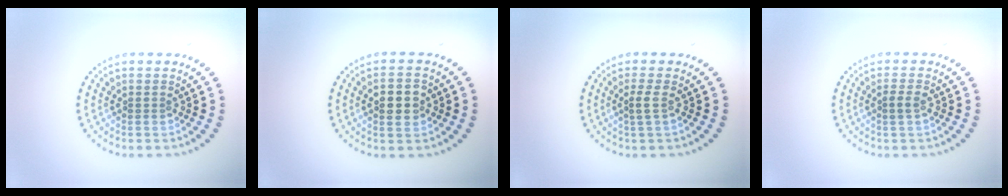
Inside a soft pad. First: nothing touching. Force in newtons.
{"total": 2.9, "press": 2.9, "slide": 0.2}
{"total": 1.2, "press": 1.0, "slide": 0.6}
{"total": 1.1, "press": 1.1, "slide": 0.3}